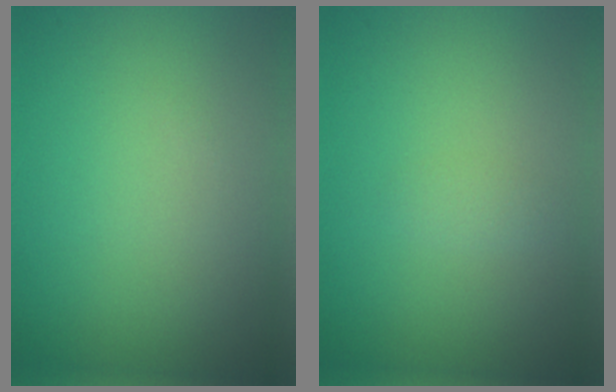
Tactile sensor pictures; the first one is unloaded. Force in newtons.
{"total": 0.7, "press": 0.7, "slide": 0.0}